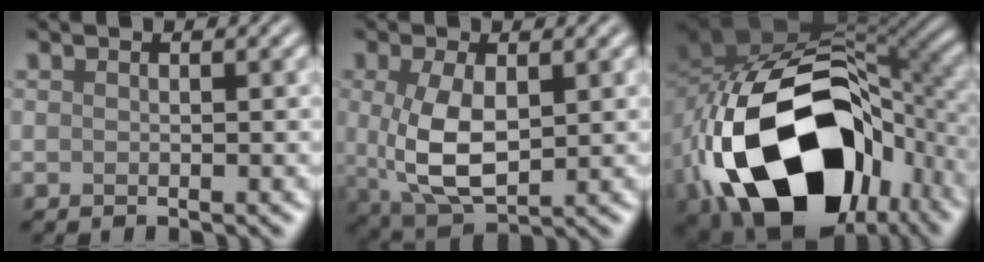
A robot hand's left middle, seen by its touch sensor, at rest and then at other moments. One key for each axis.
{"total": 6.1, "fx": 0.2, "fy": 3.1, "fz": 5.3, "tx": -0.126, "ty": -0.008, "tz": 0.012}
{"total": 20.3, "fx": -7.5, "fy": 12.8, "fz": 13.8, "tx": -0.281, "ty": -0.036, "tz": -0.106}